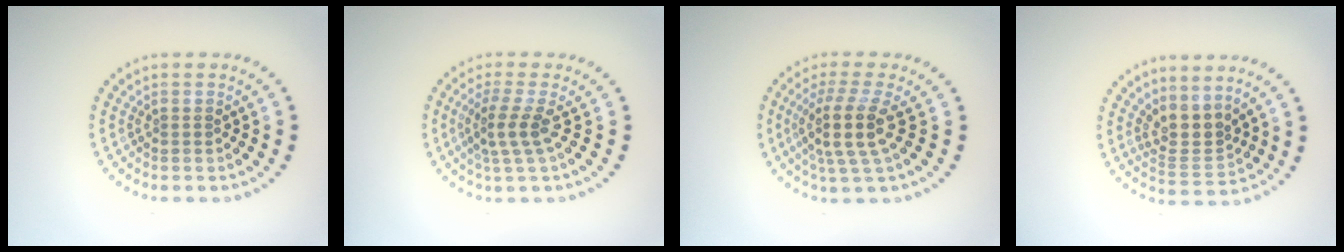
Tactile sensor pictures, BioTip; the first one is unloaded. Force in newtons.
{"total": 2.6, "press": 2.0, "slide": 1.6}
{"total": 4.2, "press": 3.2, "slide": 2.7}
{"total": 2.9, "press": 2.1, "slide": 2.1}